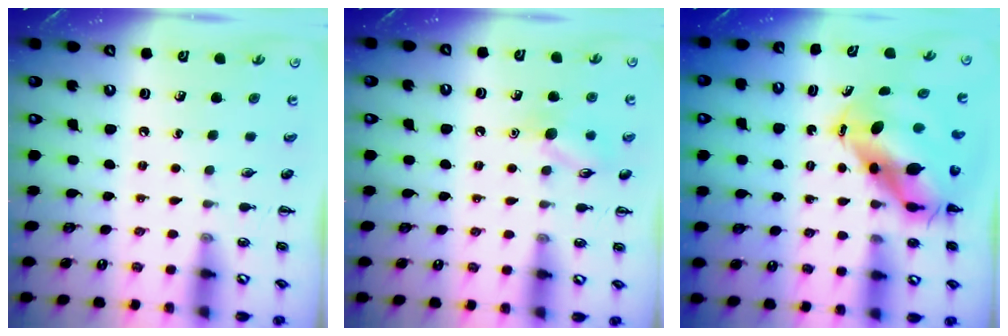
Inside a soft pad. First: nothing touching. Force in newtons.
{"total": 9.1, "press": 9.0, "slide": 0.9}
{"total": 10.0, "press": 9.7, "slide": 2.6}